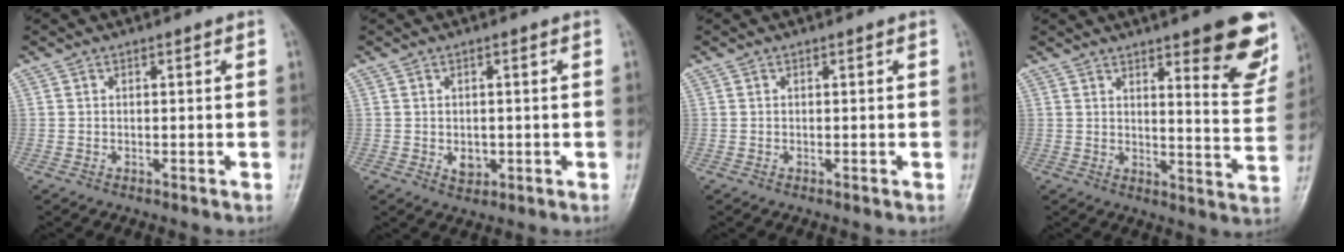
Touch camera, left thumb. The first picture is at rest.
{"total": 2.7, "force": [-0.4, 2.0, 1.7], "torque": [-0.016, 0.000, 0.000]}
{"total": 0.0}
{"total": 14.8, "force": [8.4, 3.8, 11.6], "torque": [-0.105, -0.049, 0.112]}